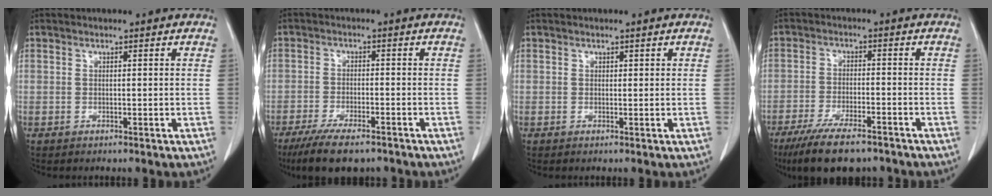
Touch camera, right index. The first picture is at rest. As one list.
[{"total": 10.1, "force": [-7.7, 2.7, 6.1], "torque": [-0.098, -0.018, -0.121]}, {"total": 0.5, "force": [0.3, 0.4, 0.3], "torque": [0.003, 0.000, 0.002]}, {"total": 11.4, "force": [-8.7, 2.9, 6.8], "torque": [-0.114, -0.021, -0.139]}]